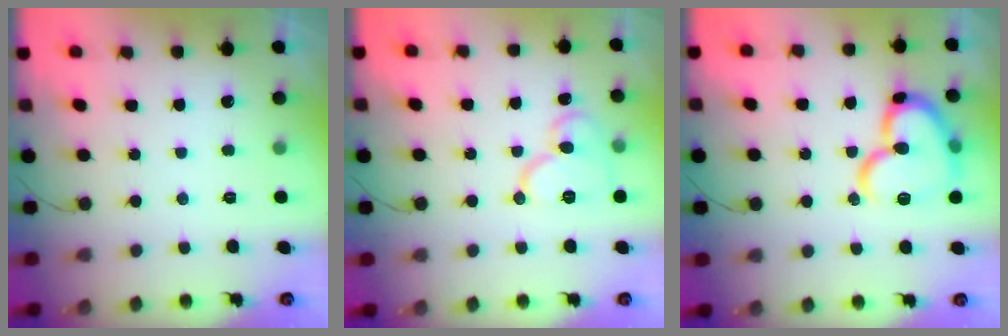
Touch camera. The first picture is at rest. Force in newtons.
{"total": 11.9, "press": 11.8, "slide": 1.5}
{"total": 17.7, "press": 17.6, "slide": 1.8}